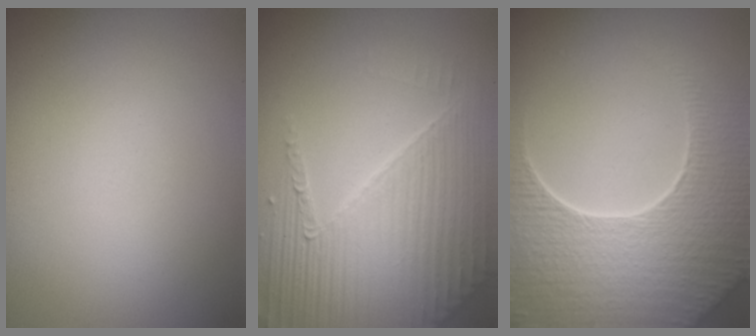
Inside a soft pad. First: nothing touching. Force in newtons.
{"total": 6.3, "press": 5.0, "slide": 3.7}
{"total": 9.2, "press": 6.6, "slide": 6.4}